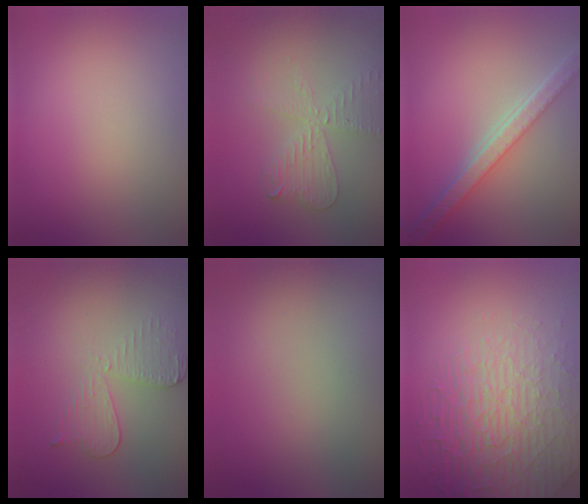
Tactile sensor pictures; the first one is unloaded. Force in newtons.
{"total": 3.9, "press": 3.3, "slide": 2.1}
{"total": 5.6, "press": 4.3, "slide": 3.7}
{"total": 2.9, "press": 2.7, "slide": 1.2}
{"total": 0.0}
{"total": 6.5, "press": 5.3, "slide": 3.8}